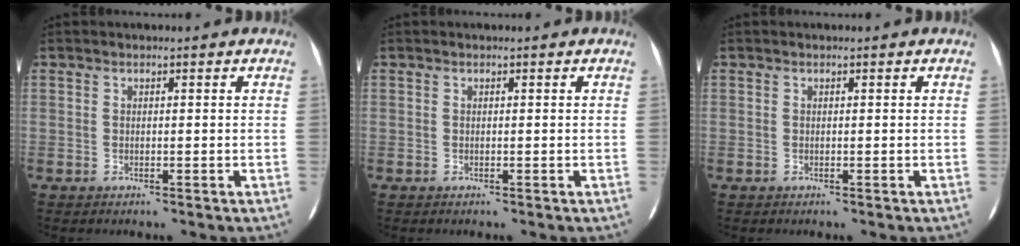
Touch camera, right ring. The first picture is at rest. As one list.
[{"total": 0.0}, {"total": 0.0}]